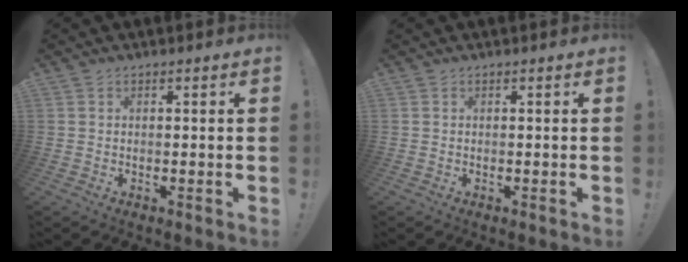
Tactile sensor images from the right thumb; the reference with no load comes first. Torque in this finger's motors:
{"motor_torque": [0.00, 0.00, -0.03, 0.01, 0.07]}